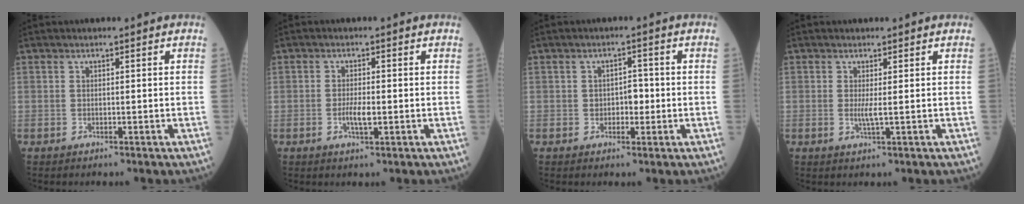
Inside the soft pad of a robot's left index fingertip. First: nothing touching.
{"total": 2.7, "force": [-0.7, 0.7, 2.6], "torque": [-0.055, 0.000, -0.011]}
{"total": 2.7, "force": [-0.4, 1.8, 2.0], "torque": [-0.027, 0.008, -0.006]}
{"total": 1.7, "force": [0.0, 0.0, 1.7], "torque": [-0.038, -0.004, 0.002]}